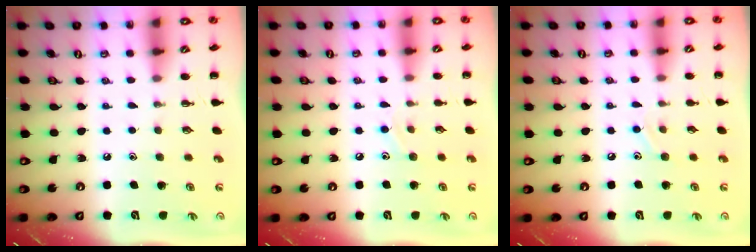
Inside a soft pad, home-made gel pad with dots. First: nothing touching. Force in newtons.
{"total": 6.5, "press": 6.2, "slide": 1.9}
{"total": 6.5, "press": 6.3, "slide": 1.7}